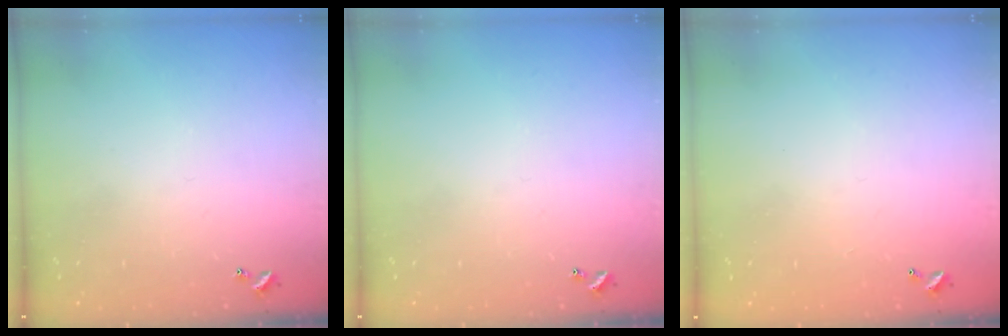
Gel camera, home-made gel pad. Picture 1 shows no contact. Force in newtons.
{"total": 0.0}
{"total": 2.8, "press": 2.8, "slide": 0.1}